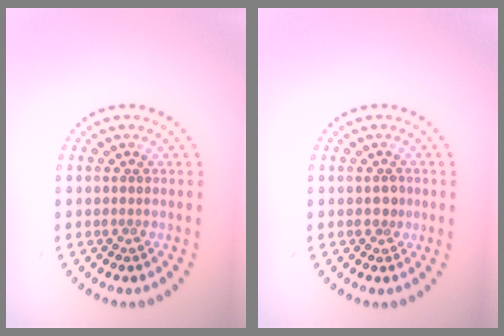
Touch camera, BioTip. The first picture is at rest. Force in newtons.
{"total": 1.0, "press": 1.0, "slide": 0.3}